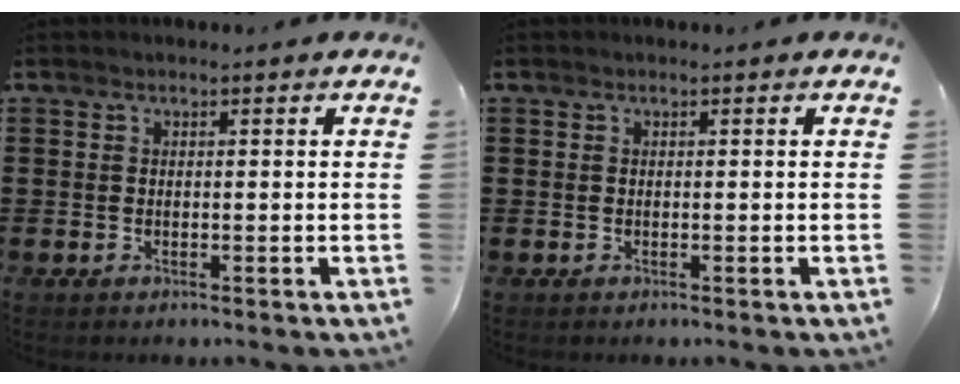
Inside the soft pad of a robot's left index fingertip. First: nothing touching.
{"total": 0.0}